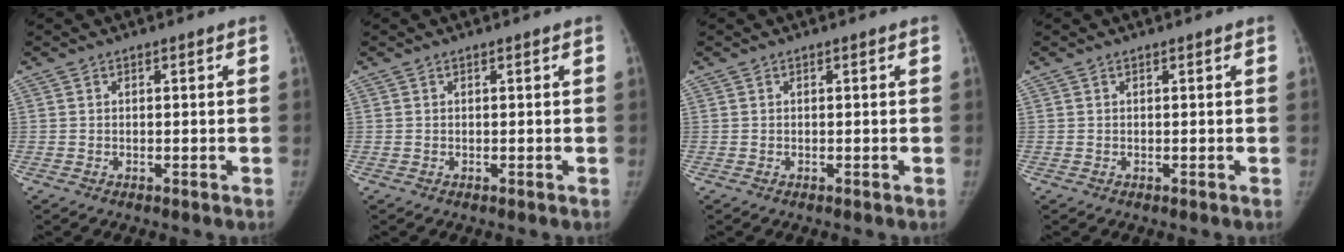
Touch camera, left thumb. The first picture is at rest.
{"total": 0.0}
{"total": 0.0}
{"total": 0.0}